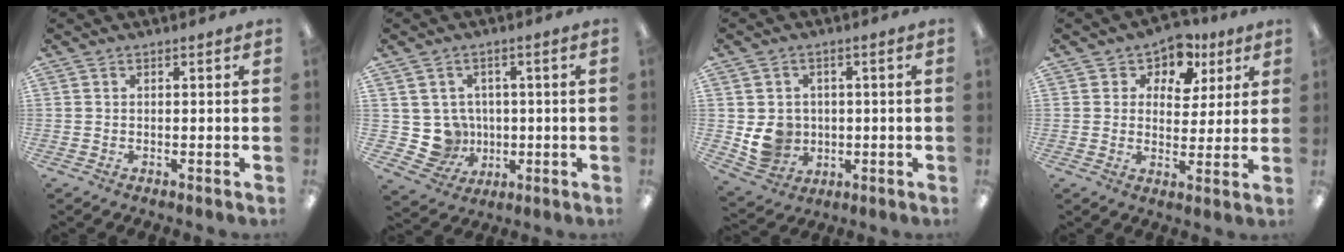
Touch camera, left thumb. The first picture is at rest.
{"total": 7.6, "force": [0.3, 7.4, 1.6], "torque": [-0.057, -0.002, 0.017]}
{"total": 7.6, "force": [-0.2, 7.2, 2.4], "torque": [-0.055, 0.004, 0.005]}
{"total": 7.6, "force": [4.8, 5.4, 2.3], "torque": [-0.045, -0.031, 0.084]}